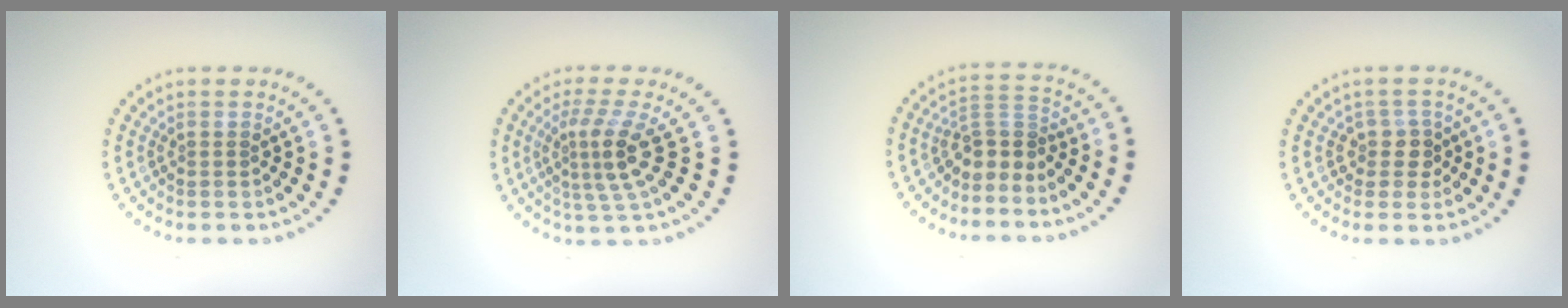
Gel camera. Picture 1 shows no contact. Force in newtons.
{"total": 3.7, "press": 2.7, "slide": 2.5}
{"total": 2.8, "press": 1.9, "slide": 2.0}
{"total": 2.1, "press": 1.7, "slide": 1.2}